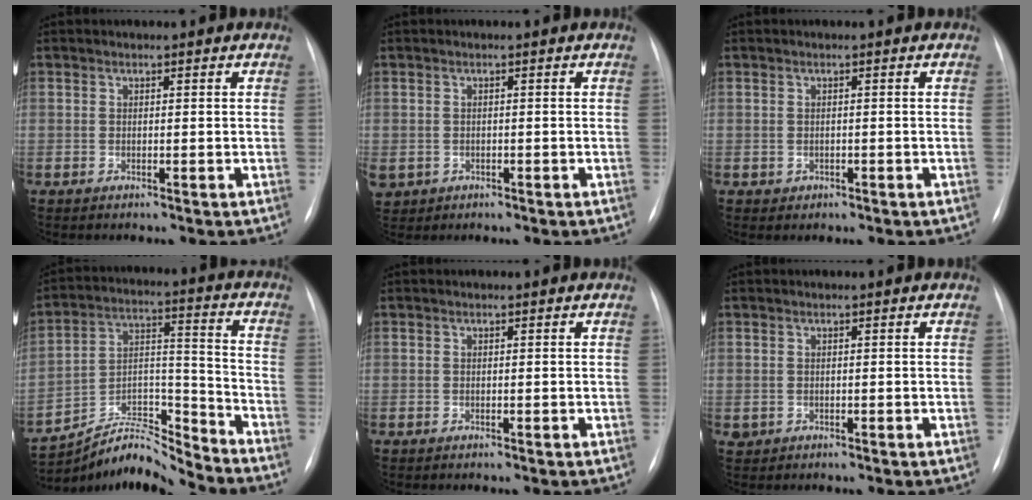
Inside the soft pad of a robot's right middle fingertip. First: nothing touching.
{"total": 4.6, "force": [-1.8, 4.0, 1.4], "torque": [-0.042, 0.003, -0.020]}
{"total": 0.9, "force": [-0.3, 0.9, 0.2], "torque": [-0.003, 0.002, -0.001]}
{"total": 10.8, "force": [-10.8, -0.4, 0.3], "torque": [-0.006, 0.057, -0.197]}
{"total": 0.0}
{"total": 0.9, "force": [-0.2, 0.8, 0.2], "torque": [-0.003, 0.003, 0.001]}